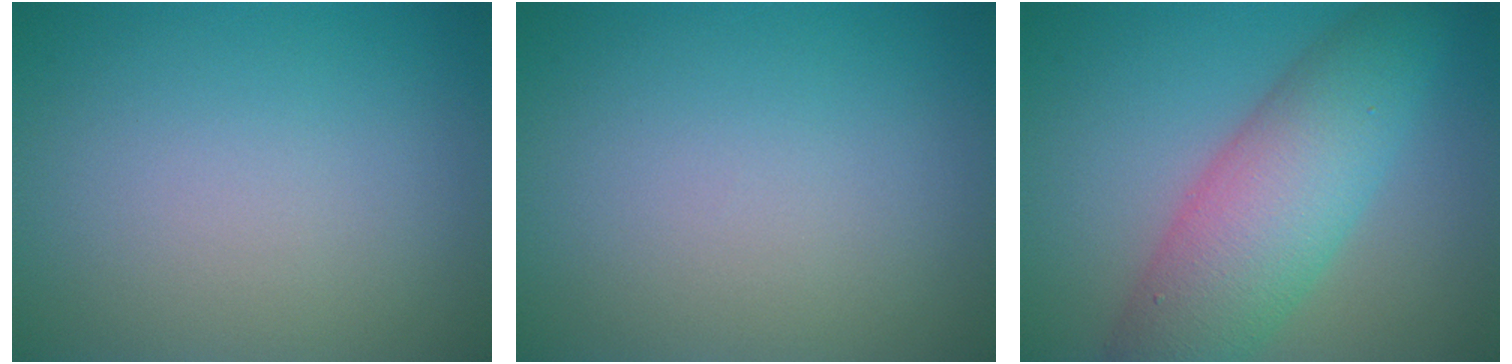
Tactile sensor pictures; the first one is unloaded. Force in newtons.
{"total": 0.0}
{"total": 8.1, "press": 8.0, "slide": 0.2}